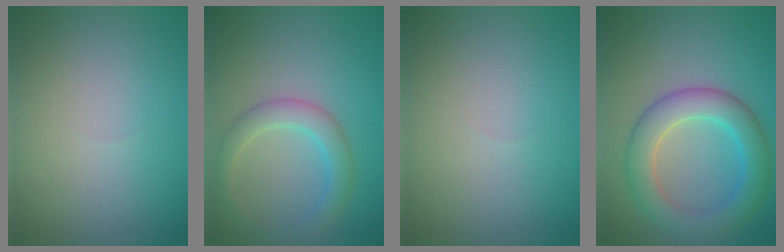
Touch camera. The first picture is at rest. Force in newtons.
{"total": 3.2, "press": 3.1, "slide": 0.3}
{"total": 0.0}
{"total": 5.9, "press": 5.9, "slide": 0.4}